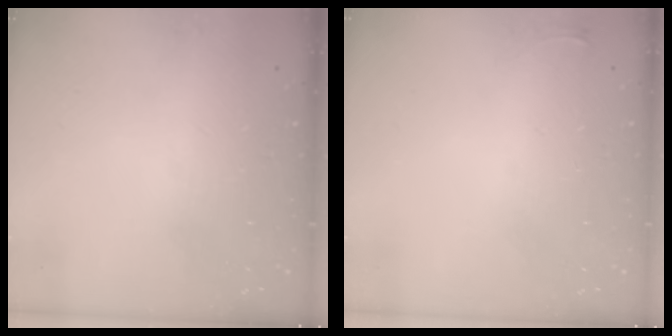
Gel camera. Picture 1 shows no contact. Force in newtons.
{"total": 2.6, "press": 2.6, "slide": 0.6}